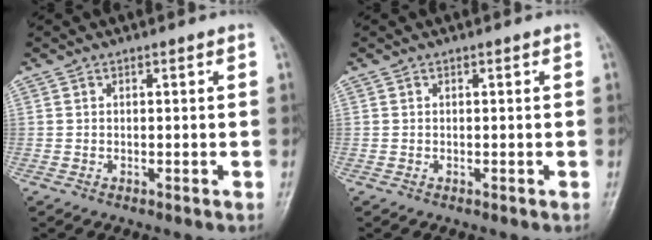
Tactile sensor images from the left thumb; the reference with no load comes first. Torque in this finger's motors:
{"motor_torque": [0.00, 0.00, 0.02, 0.02, 0.00]}